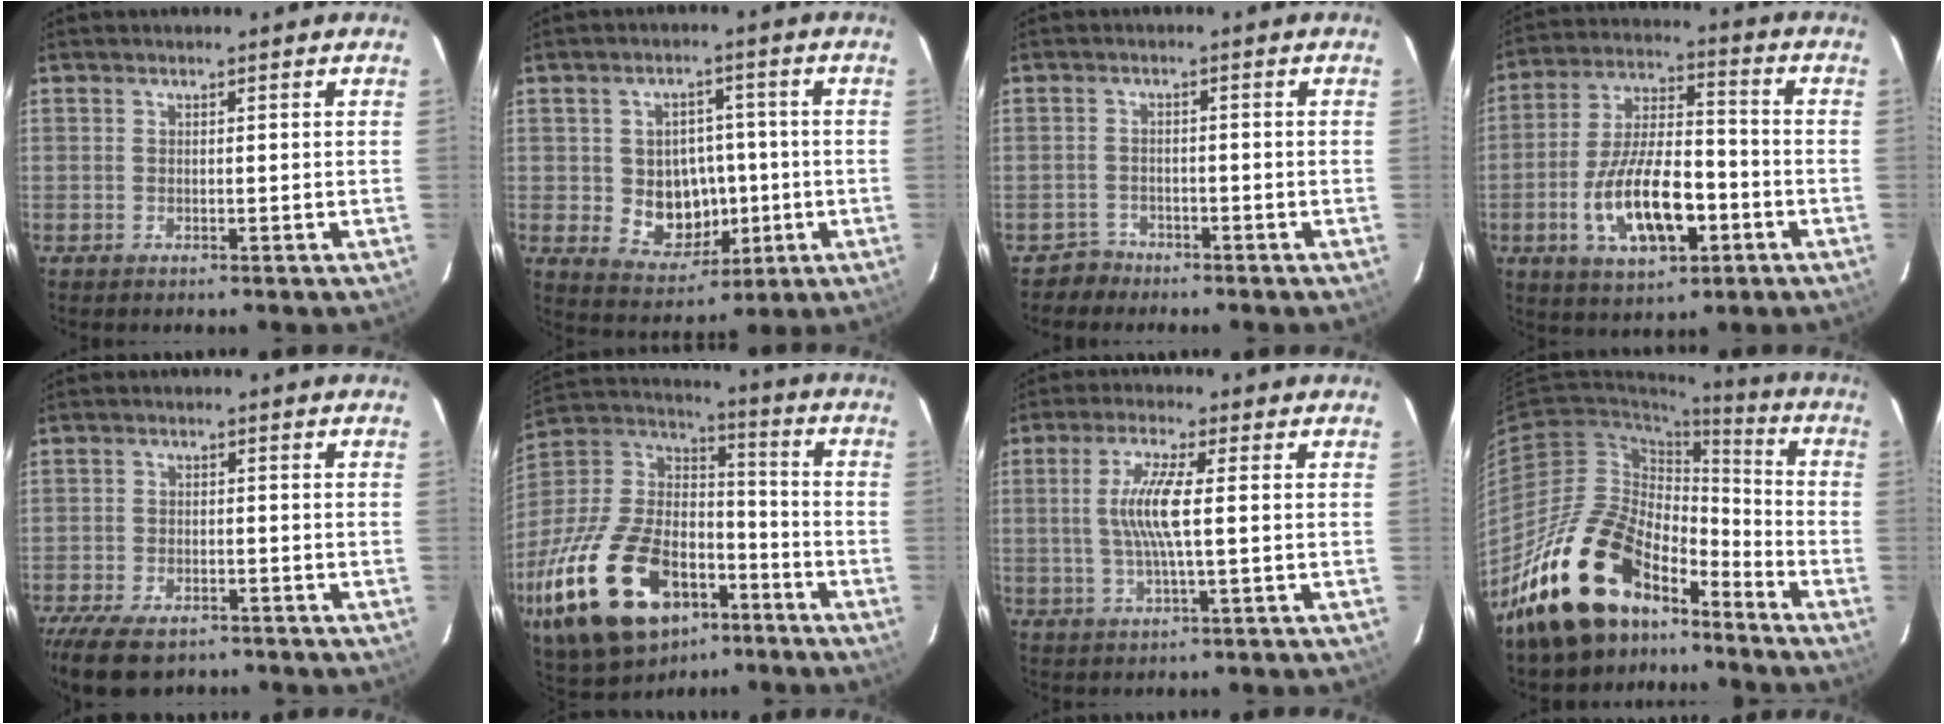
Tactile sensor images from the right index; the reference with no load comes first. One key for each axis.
{"total": 9.5, "fx": -1.1, "fy": 8.2, "fz": 4.6, "tx": -0.096, "ty": 0.005, "tz": 0.004}
{"total": 2.6, "fx": -2.0, "fy": 1.5, "fz": -0.7, "tx": 0.010, "ty": 0.013, "tz": -0.036}
{"total": 15.5, "fx": -5.2, "fy": 6.8, "fz": 12.9, "tx": -0.255, "ty": 0.002, "tz": -0.081}
{"total": 10.3, "fx": -7.7, "fy": 4.5, "fz": 5.0, "tx": -0.129, "ty": -0.024, "tz": -0.134}
{"total": 33.2, "fx": -17.5, "fy": 18.2, "fz": 21.6, "tx": -0.460, "ty": -0.012, "tz": -0.281}
{"total": 7.6, "fx": 0.3, "fy": 0.5, "fz": 7.5, "tx": -0.149, "ty": 0.000, "tz": 0.007}
{"total": 21.3, "fx": -15.7, "fy": 10.0, "fz": 10.3, "tx": -0.193, "ty": 0.015, "tz": -0.261}